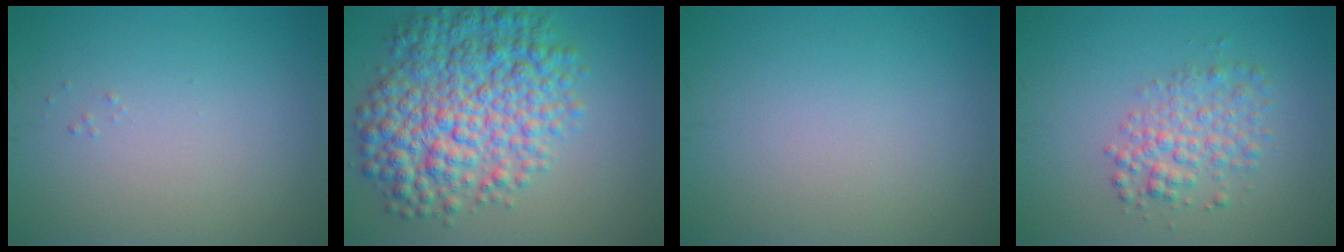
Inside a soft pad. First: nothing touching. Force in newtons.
{"total": 9.3, "press": 9.3, "slide": 0.2}
{"total": 0.0}
{"total": 3.2, "press": 3.2, "slide": 0.1}